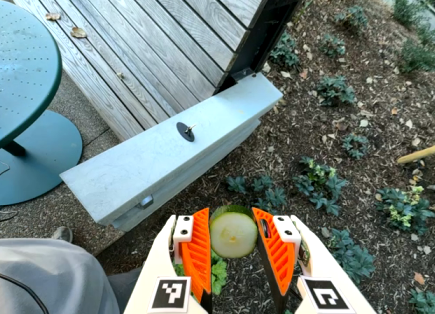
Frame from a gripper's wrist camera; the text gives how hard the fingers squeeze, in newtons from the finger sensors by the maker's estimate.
{"total": 10.5, "left": 10.6, "right": 10.4}